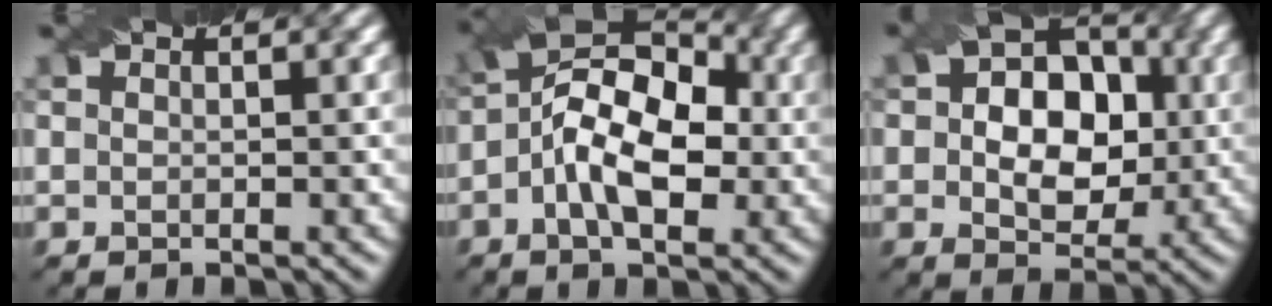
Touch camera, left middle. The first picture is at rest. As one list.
[{"total": 9.2, "force": [-0.6, 5.0, 7.7], "torque": [-0.122, 0.019, -0.018]}, {"total": 8.7, "force": [0.5, 6.4, 5.8], "torque": [-0.073, 0.005, 0.003]}]